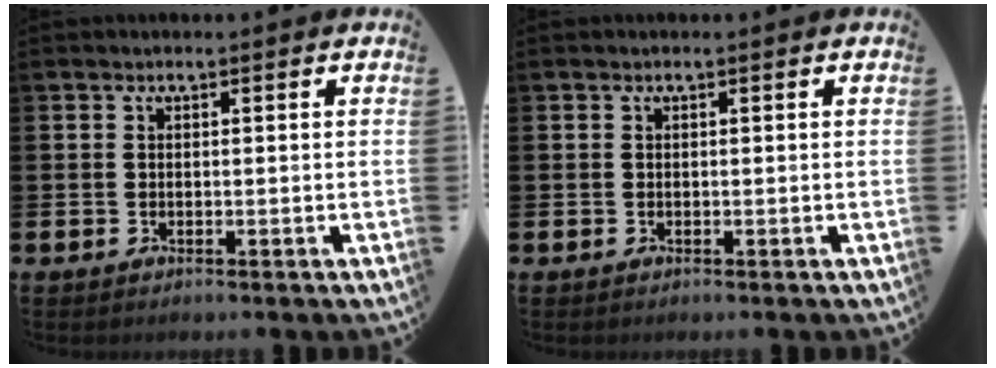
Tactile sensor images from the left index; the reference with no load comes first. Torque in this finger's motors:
{"motor_torque": [0.00, 0.00, 0.00, 0.01]}